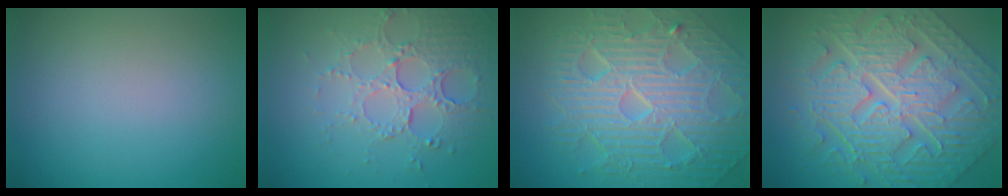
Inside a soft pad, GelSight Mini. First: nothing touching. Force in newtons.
{"total": 5.4, "press": 3.9, "slide": 3.7}
{"total": 10.8, "press": 7.0, "slide": 8.2}
{"total": 11.0, "press": 7.8, "slide": 7.8}